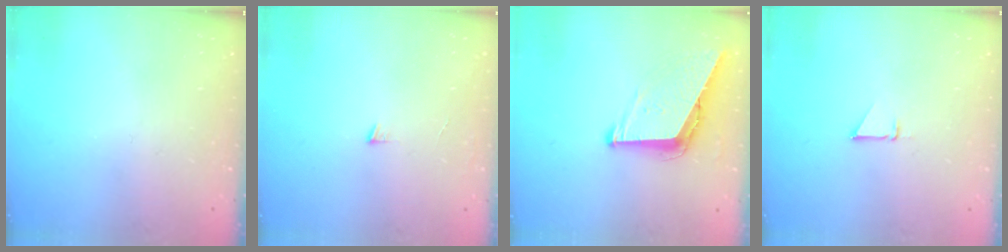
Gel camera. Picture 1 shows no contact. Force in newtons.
{"total": 4.1, "press": 4.1, "slide": 0.4}
{"total": 9.0, "press": 8.6, "slide": 2.6}
{"total": 1.9, "press": 1.9, "slide": 0.0}